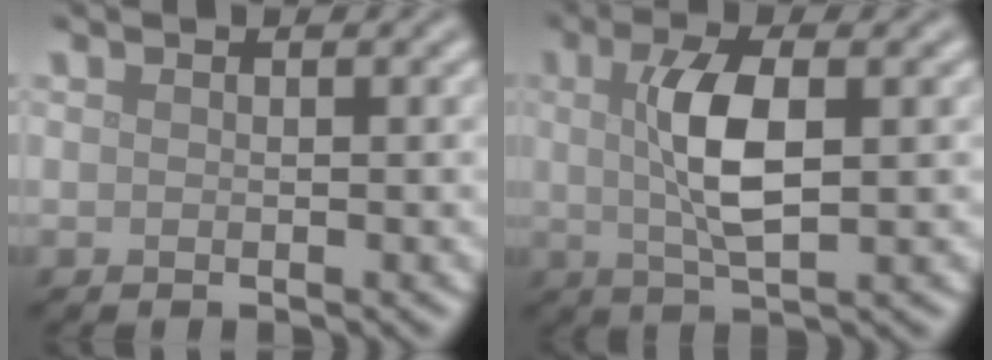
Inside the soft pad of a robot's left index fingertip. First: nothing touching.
{"total": 5.3, "force": [0.7, 1.6, 4.9], "torque": [-0.103, 0.005, 0.013]}